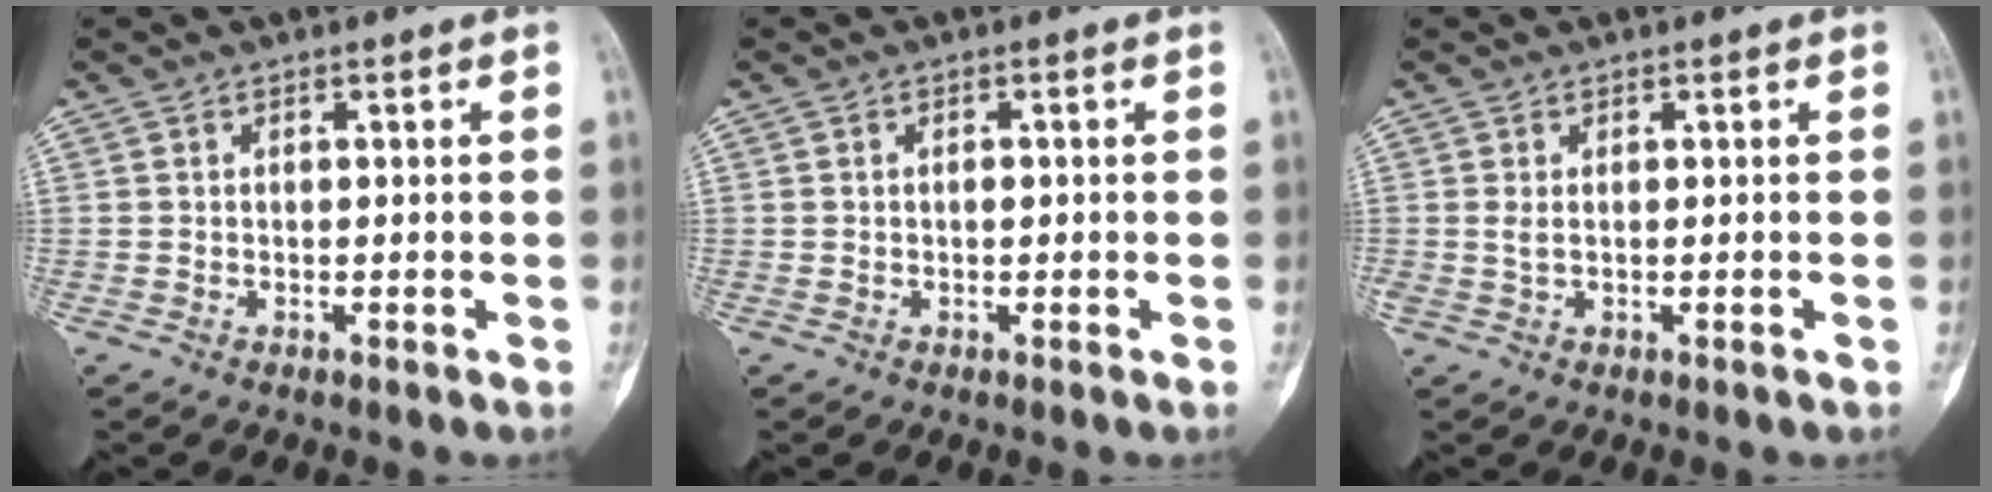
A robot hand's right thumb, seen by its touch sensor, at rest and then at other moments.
{"total": 0.8, "force": [0.0, 0.5, 0.6], "torque": [-0.011, 0.001, -0.001]}
{"total": 1.5, "force": [0.1, 0.5, 1.4], "torque": [-0.034, 0.002, 0.008]}